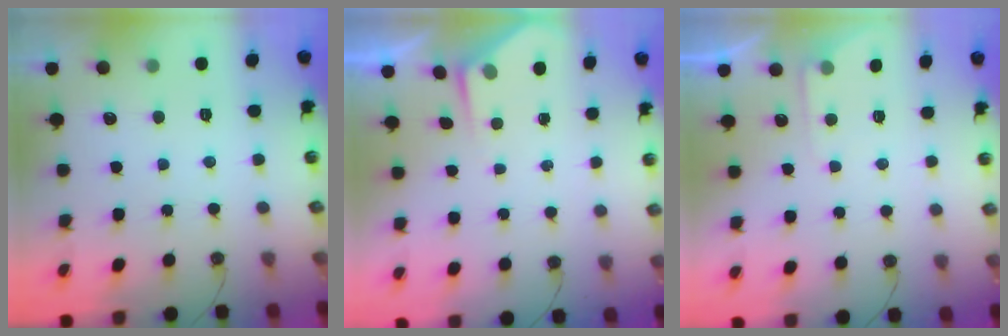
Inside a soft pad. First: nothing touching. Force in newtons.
{"total": 2.5, "press": 2.5, "slide": 0.4}
{"total": 4.1, "press": 4.0, "slide": 0.6}